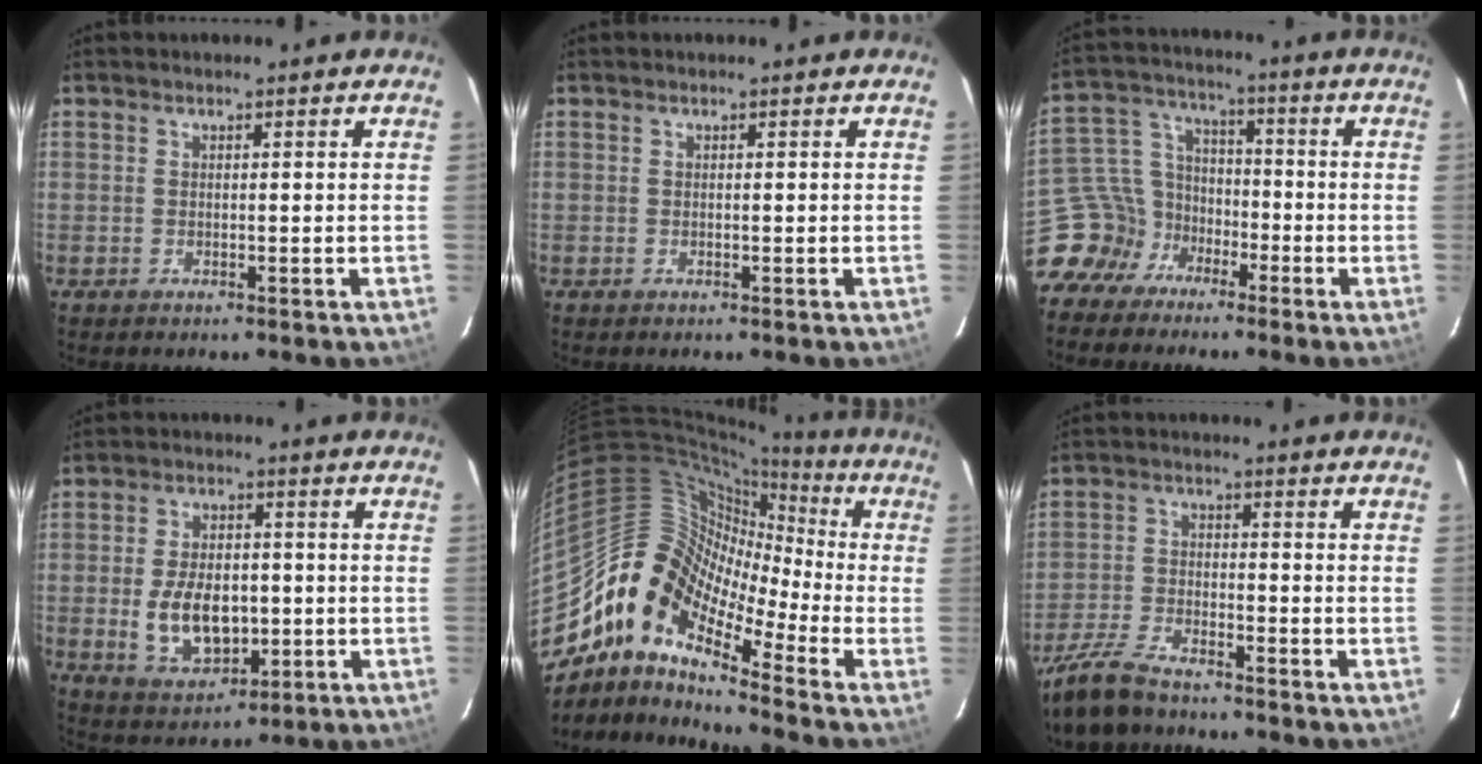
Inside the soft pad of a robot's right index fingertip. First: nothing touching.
{"total": 0.0}
{"total": 9.7, "force": [-6.7, 6.9, 1.3], "torque": [-0.050, 0.041, -0.136]}
{"total": 11.0, "force": [-1.8, 6.7, 8.5], "torque": [-0.173, -0.002, -0.016]}
{"total": 13.7, "force": [-7.2, 7.3, 9.1], "torque": [-0.144, 0.009, -0.163]}
{"total": 10.2, "force": [-8.4, 3.3, 4.9], "torque": [-0.128, -0.012, -0.167]}